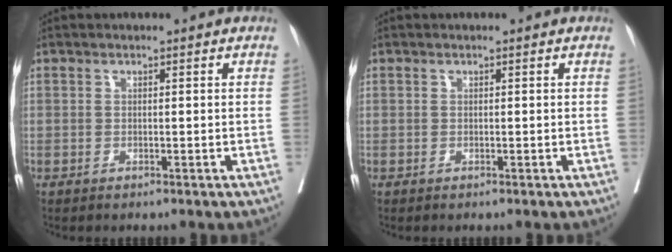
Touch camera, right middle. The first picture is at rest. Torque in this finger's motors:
{"motor_torque": [-0.01, 0.00, 0.00, 0.00]}